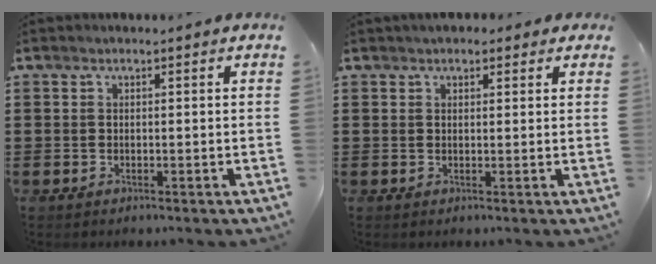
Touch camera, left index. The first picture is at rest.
{"total": 1.8, "force": [1.4, 1.1, 0.4], "torque": [-0.013, 0.009, 0.026]}